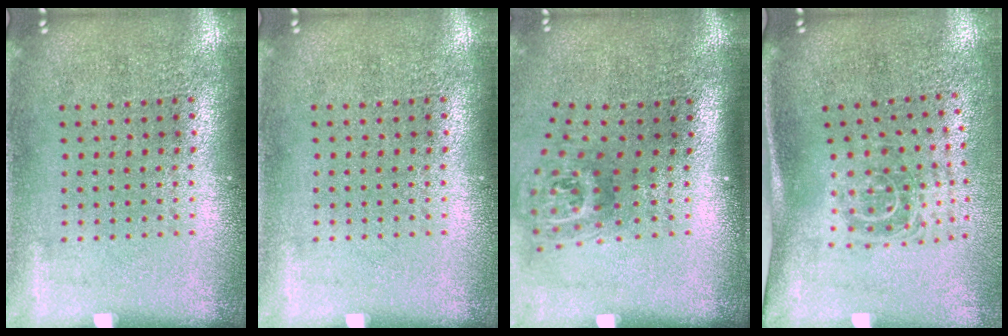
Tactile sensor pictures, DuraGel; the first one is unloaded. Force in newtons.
{"total": 0.0}
{"total": 1.8, "press": 1.2, "slide": 1.4}
{"total": 1.7, "press": 1.2, "slide": 1.3}